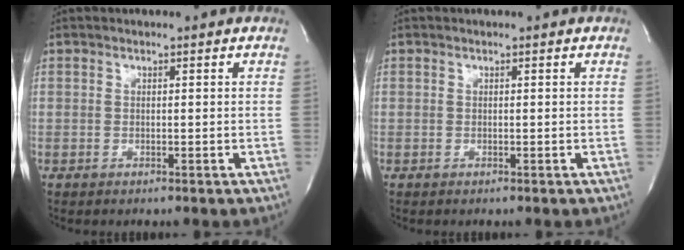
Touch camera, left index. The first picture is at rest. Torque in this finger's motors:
{"motor_torque": [0.00, 0.00, 0.00, 0.01]}